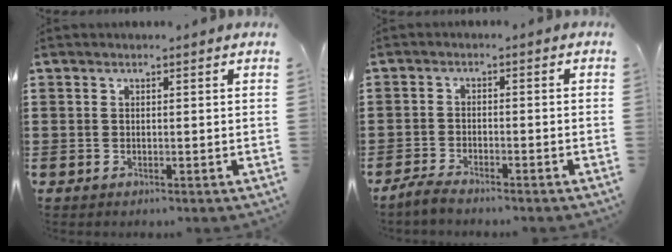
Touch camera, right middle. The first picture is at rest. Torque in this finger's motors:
{"motor_torque": [0.53, -0.49, 0.00, 0.04]}